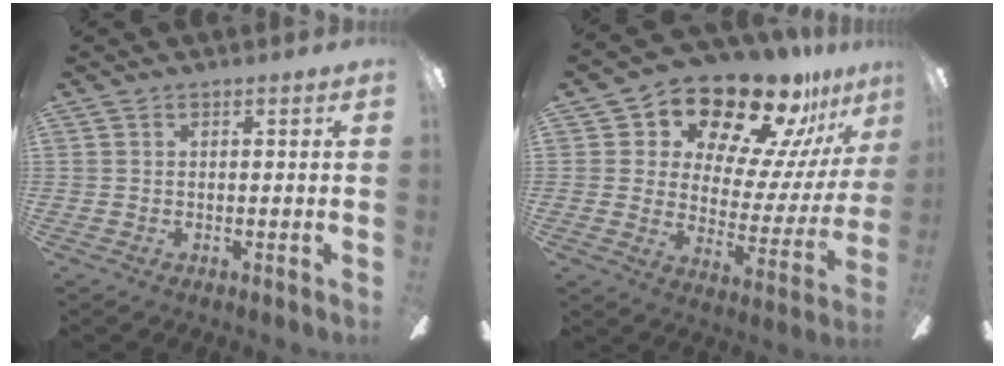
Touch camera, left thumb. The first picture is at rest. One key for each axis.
{"total": 18.2, "fx": 15.0, "fy": 7.1, "fz": 7.6, "tx": -0.120, "ty": -0.121, "tz": 0.250}